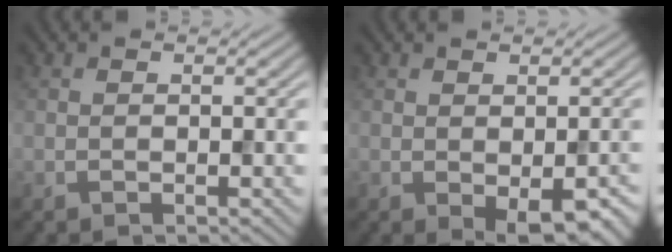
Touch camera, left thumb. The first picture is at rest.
{"total": 4.3, "force": [-1.7, 1.8, 3.5], "torque": [-0.053, -0.013, -0.014]}